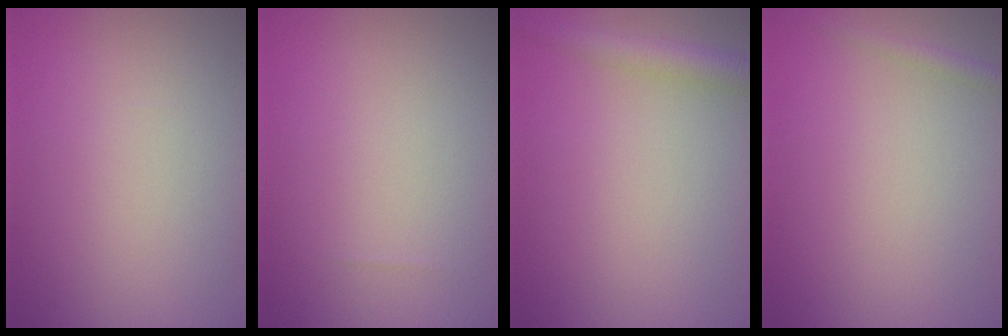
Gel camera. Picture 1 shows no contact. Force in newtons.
{"total": 0.0}
{"total": 2.9, "press": 2.9, "slide": 0.1}
{"total": 1.1, "press": 1.1, "slide": 0.1}